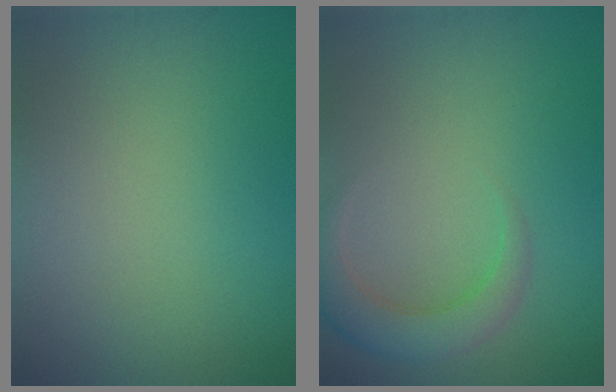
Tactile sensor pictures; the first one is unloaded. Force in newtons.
{"total": 3.3, "press": 3.2, "slide": 0.4}